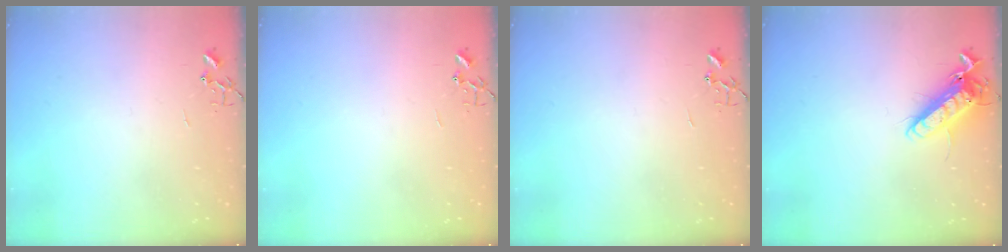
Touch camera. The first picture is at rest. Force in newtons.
{"total": 0.0}
{"total": 0.0}
{"total": 14.2, "press": 14.0, "slide": 2.5}